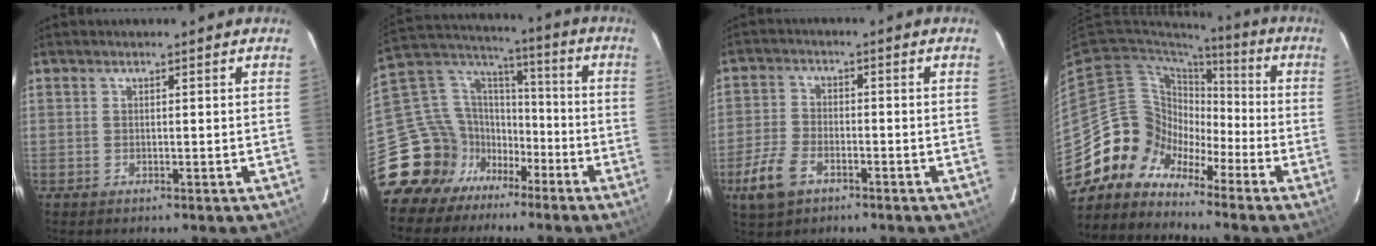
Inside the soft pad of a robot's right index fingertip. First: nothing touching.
{"total": 15.1, "force": [-9.6, 11.1, 3.6], "torque": [-0.087, 0.059, -0.169]}
{"total": 7.8, "force": [-4.3, 4.5, 4.7], "torque": [-0.119, 0.000, -0.081]}
{"total": 9.5, "force": [-6.4, 7.0, 0.8], "torque": [-0.017, 0.046, -0.141]}